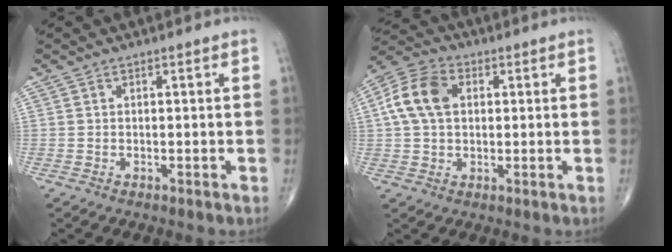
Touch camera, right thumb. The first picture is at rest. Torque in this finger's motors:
{"motor_torque": [0.14, 0.37, 0.11, -0.07, 0.11]}